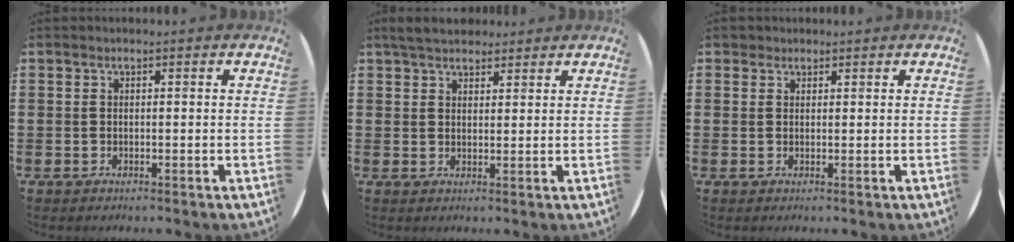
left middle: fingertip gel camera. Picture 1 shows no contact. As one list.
[{"total": 4.0, "force": [3.7, 1.2, 1.0], "torque": [-0.029, -0.003, 0.070]}, {"total": 1.2, "force": [1.0, 0.6, 0.1], "torque": [0.005, 0.001, 0.019]}]